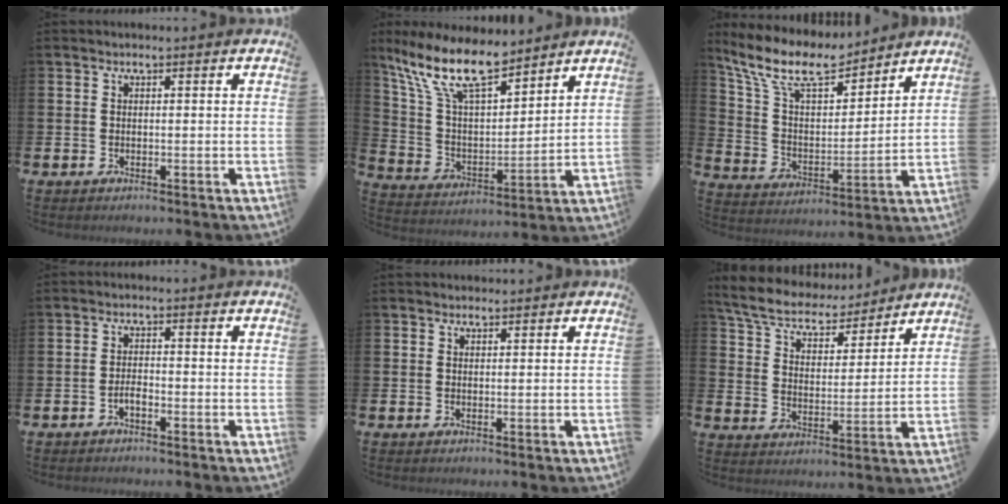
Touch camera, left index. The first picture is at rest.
{"total": 12.7, "force": [10.2, 3.7, 6.6], "torque": [-0.162, -0.048, 0.182]}
{"total": 10.7, "force": [9.4, 3.1, 4.2], "torque": [-0.131, -0.054, 0.166]}
{"total": 1.5, "force": [-1.0, 0.5, 1.1], "torque": [-0.029, 0.004, -0.018]}
{"total": 1.1, "force": [1.1, 0.4, 0.0], "torque": [0.007, 0.000, 0.018]}
{"total": 7.6, "force": [7.0, 2.1, 2.0], "torque": [-0.078, -0.045, 0.123]}